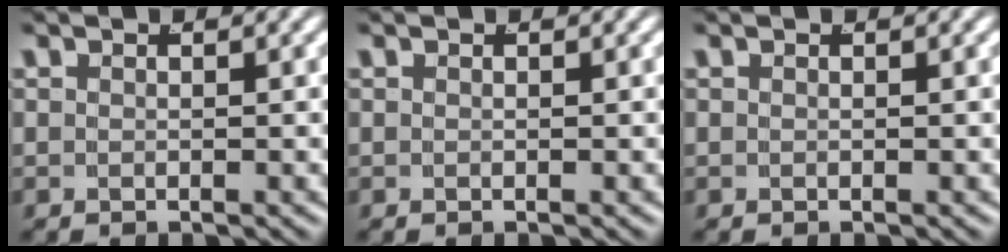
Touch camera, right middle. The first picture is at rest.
{"total": 0.0}
{"total": 0.0}